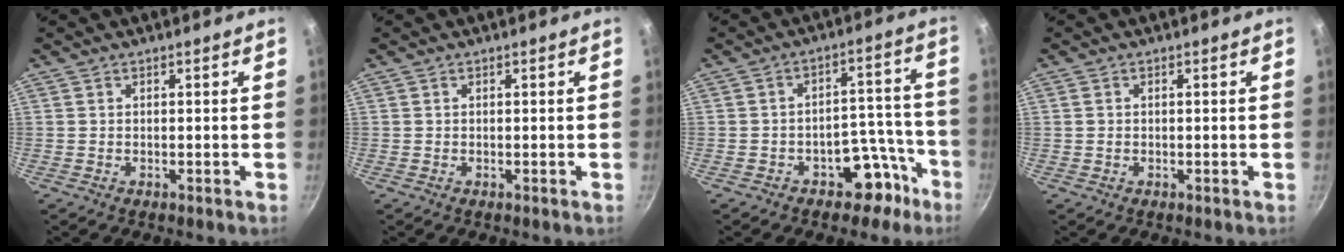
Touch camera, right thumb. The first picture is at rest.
{"total": 0.0}
{"total": 9.1, "force": [-5.5, 5.5, 4.7], "torque": [-0.021, 0.070, -0.076]}
{"total": 0.6, "force": [0.1, 0.5, 0.4], "torque": [-0.010, 0.003, 0.003]}